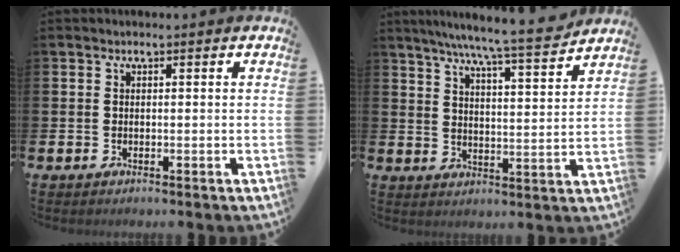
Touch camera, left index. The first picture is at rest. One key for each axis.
{"total": 7.9, "fx": 7.2, "fy": -0.1, "fz": 3.1, "tx": -0.080, "ty": -0.045, "tz": 0.126}